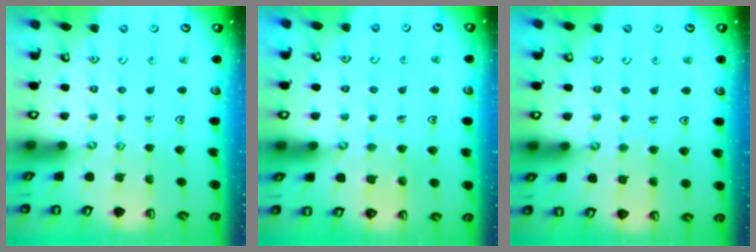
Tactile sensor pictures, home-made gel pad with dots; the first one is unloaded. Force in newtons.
{"total": 4.7, "press": 4.6, "slide": 0.4}
{"total": 3.4, "press": 3.4, "slide": 0.3}